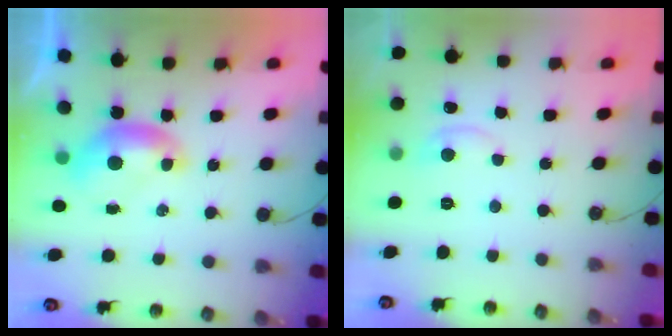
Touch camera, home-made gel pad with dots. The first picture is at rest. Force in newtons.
{"total": 1.0, "press": 0.7, "slide": 0.8}